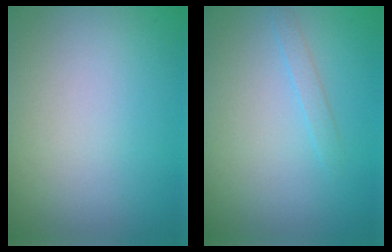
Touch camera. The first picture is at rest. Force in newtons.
{"total": 0.9, "press": 0.9, "slide": 0.1}